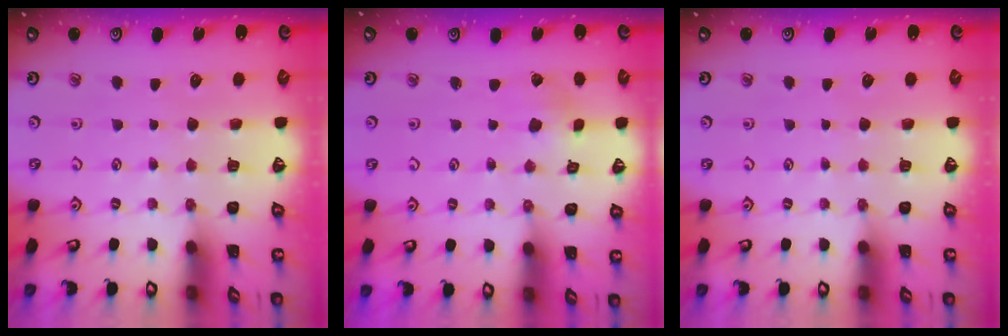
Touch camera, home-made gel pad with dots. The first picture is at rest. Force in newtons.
{"total": 1.2, "press": 1.1, "slide": 0.2}
{"total": 0.0}